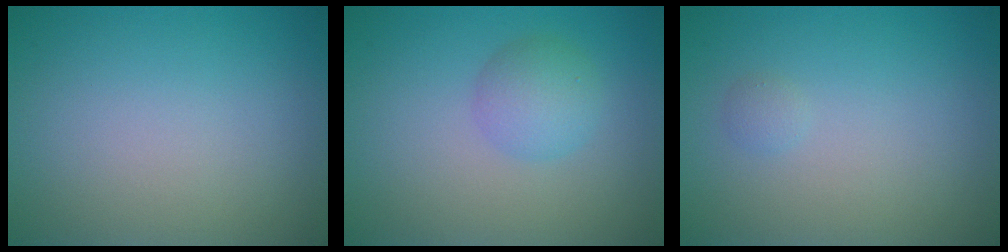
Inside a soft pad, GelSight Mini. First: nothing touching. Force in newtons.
{"total": 2.7, "press": 2.7, "slide": 0.1}
{"total": 0.6, "press": 0.6, "slide": 0.0}